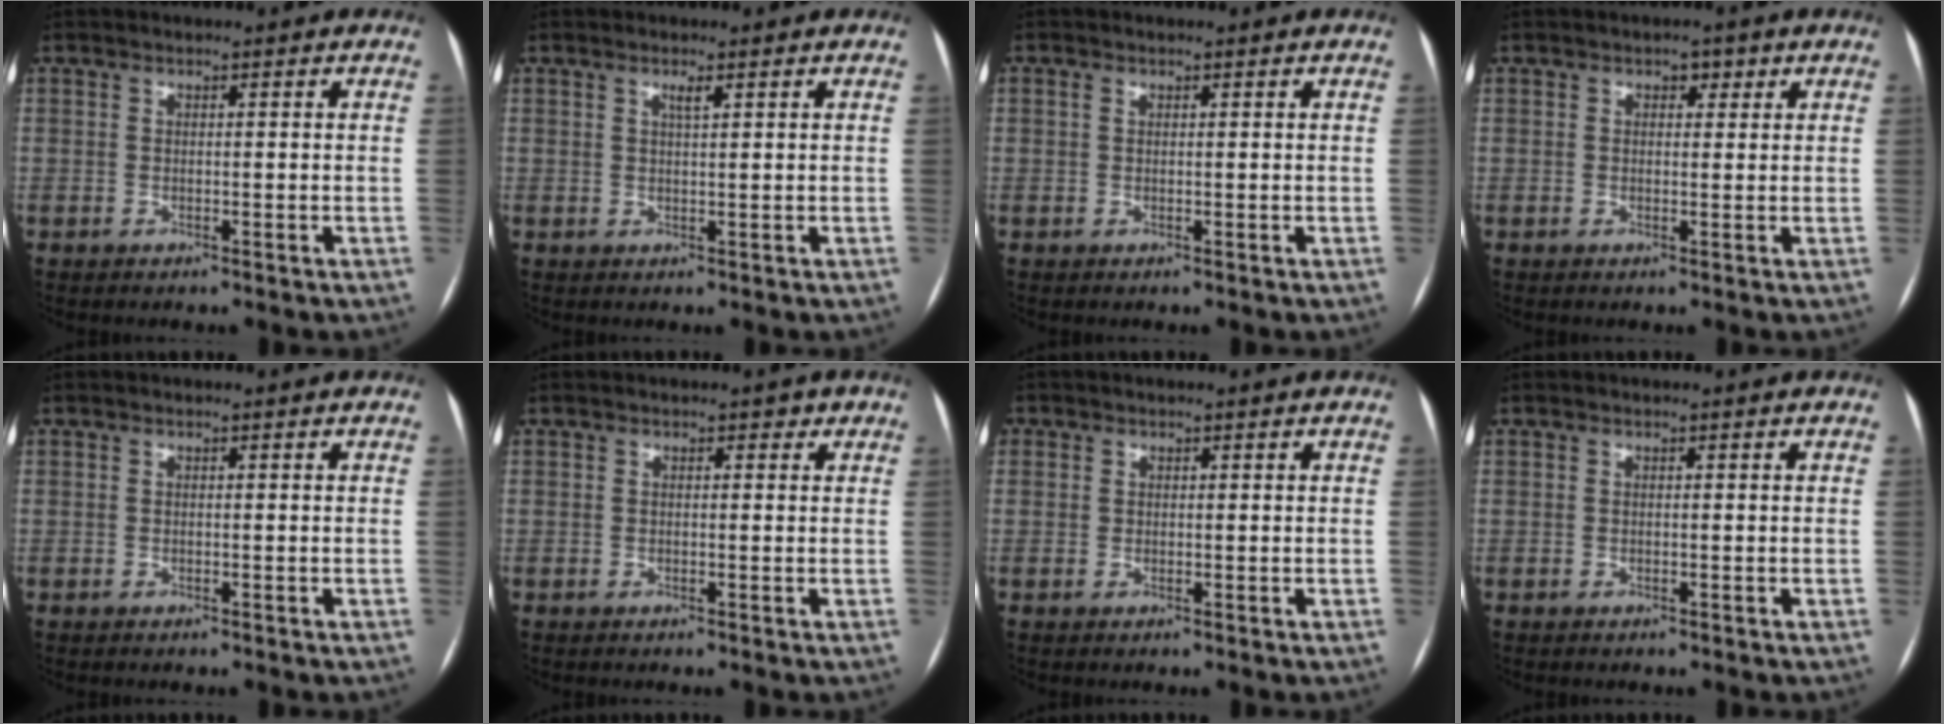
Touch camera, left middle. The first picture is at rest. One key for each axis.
{"total": 1.3, "fx": 0.7, "fy": 0.0, "fz": 1.0, "tx": -0.021, "ty": 0.001, "tz": 0.013}
{"total": 0.6, "fx": 0.3, "fy": 0.4, "fz": 0.4, "tx": -0.013, "ty": 0.009, "tz": 0.006}
{"total": 1.7, "fx": 0.9, "fy": 1.1, "fz": 1.0, "tx": -0.011, "ty": 0.007, "tz": 0.011}
{"total": 0.0}
{"total": 1.0, "fx": 0.6, "fy": 0.7, "fz": 0.4, "tx": 0.002, "ty": 0.001, "tz": 0.002}
{"total": 1.0, "fx": 0.3, "fy": 1.0, "fz": 0.1, "tx": 0.006, "ty": 0.001, "tz": 0.002}
{"total": 0.0}